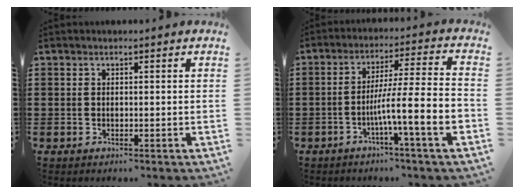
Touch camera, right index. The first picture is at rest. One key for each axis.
{"total": 9.1, "fx": -3.6, "fy": 0.2, "fz": 8.4, "tx": -0.146, "ty": -0.012, "tz": -0.070}